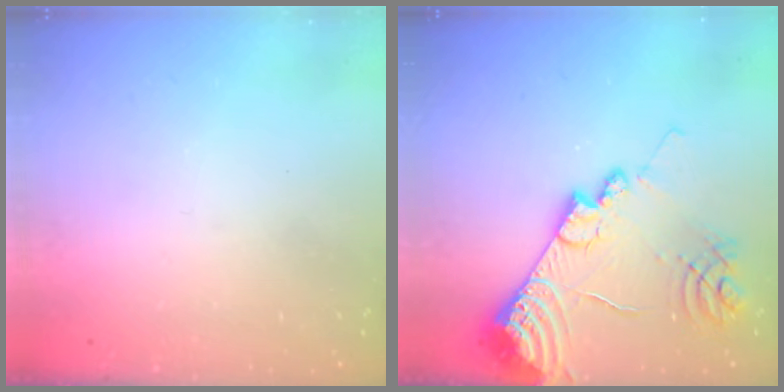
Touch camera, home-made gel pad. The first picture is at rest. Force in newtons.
{"total": 17.0, "press": 16.9, "slide": 1.8}